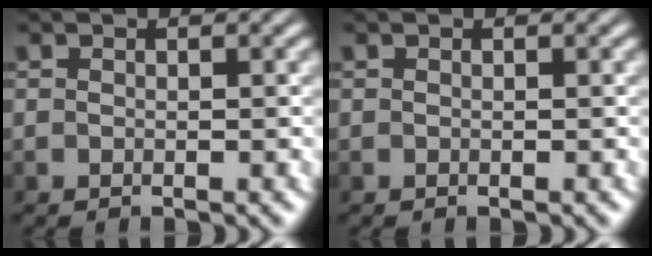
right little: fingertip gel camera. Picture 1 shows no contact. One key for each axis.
{"total": 0.0}